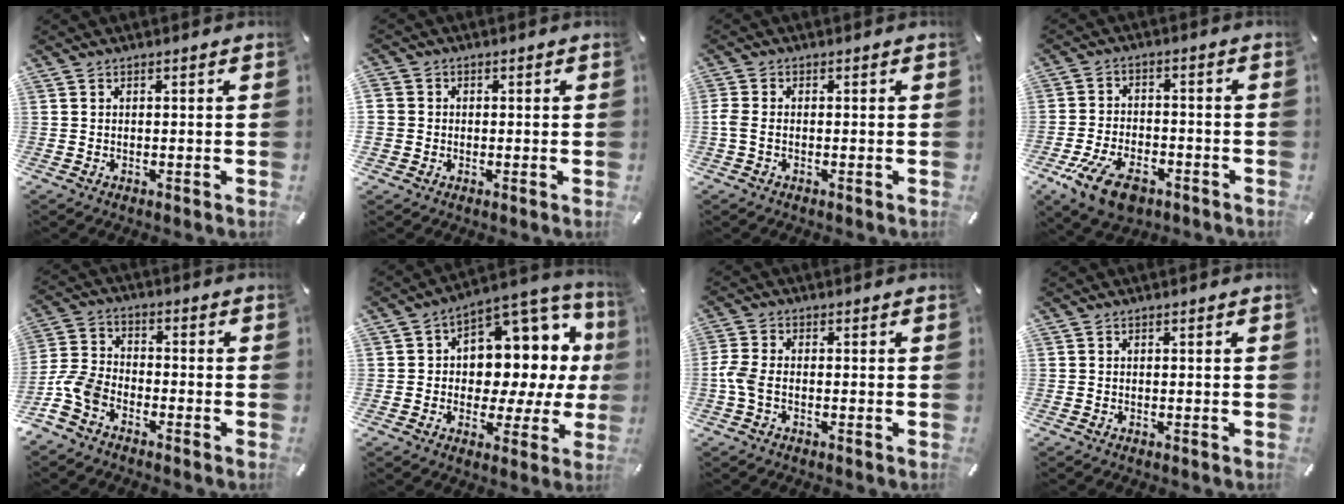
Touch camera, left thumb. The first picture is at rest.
{"total": 3.6, "force": [-0.2, 3.5, 0.2], "torque": [-0.006, 0.010, -0.003]}
{"total": 2.4, "force": [-0.6, 1.2, 2.0], "torque": [-0.050, 0.000, -0.014]}
{"total": 10.9, "force": [-6.0, 5.9, 7.0], "torque": [-0.142, 0.027, -0.107]}
{"total": 8.2, "force": [-5.4, 5.0, 3.5], "torque": [-0.086, 0.021, -0.107]}
{"total": 10.9, "force": [2.2, 8.9, 5.9], "torque": [-0.060, -0.046, 0.043]}
{"total": 4.2, "force": [-1.3, 2.1, 3.4], "torque": [-0.083, 0.000, -0.028]}
{"total": 0.0}